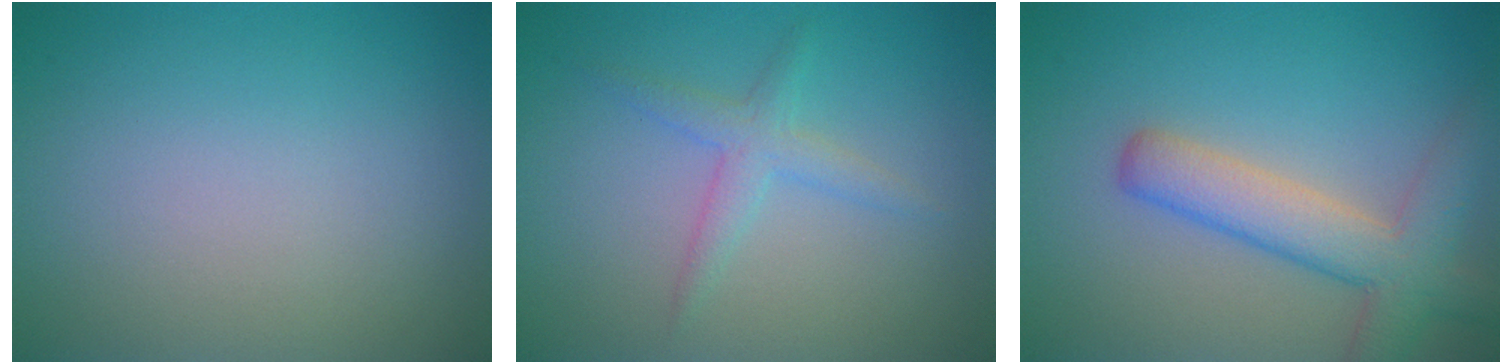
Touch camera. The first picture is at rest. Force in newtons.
{"total": 2.1, "press": 2.1, "slide": 0.1}
{"total": 5.4, "press": 5.3, "slide": 0.4}